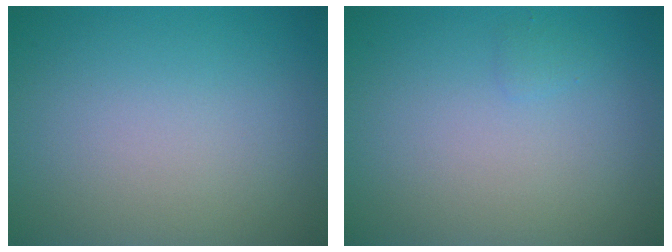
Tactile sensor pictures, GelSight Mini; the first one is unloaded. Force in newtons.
{"total": 0.5, "press": 0.5, "slide": 0.1}